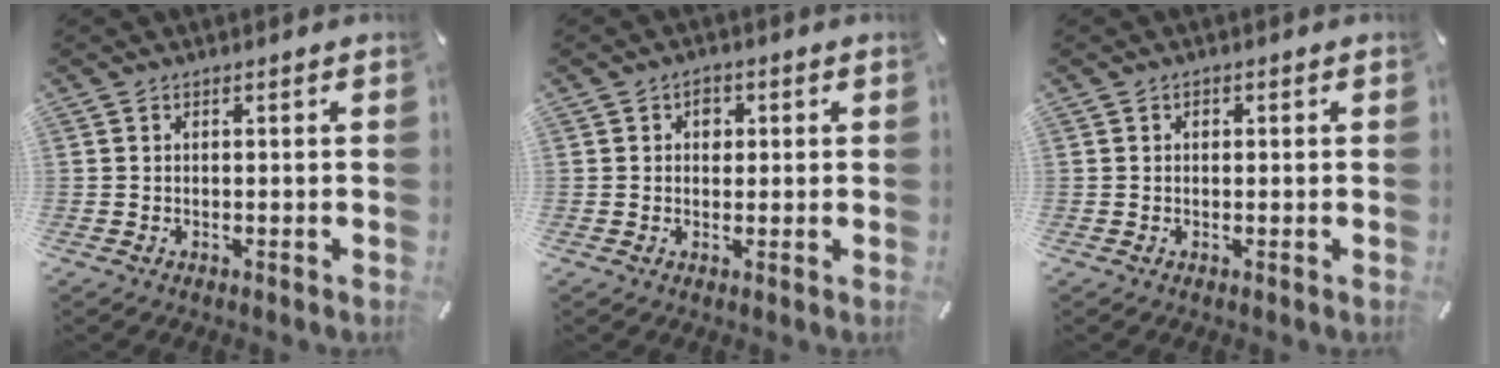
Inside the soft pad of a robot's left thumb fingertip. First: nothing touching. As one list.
[{"total": 2.5, "force": [0.5, 2.1, 1.2], "torque": [-0.002, -0.001, 0.000]}, {"total": 0.7, "force": [0.2, 0.6, 0.2], "torque": [0.004, 0.001, 0.000]}]